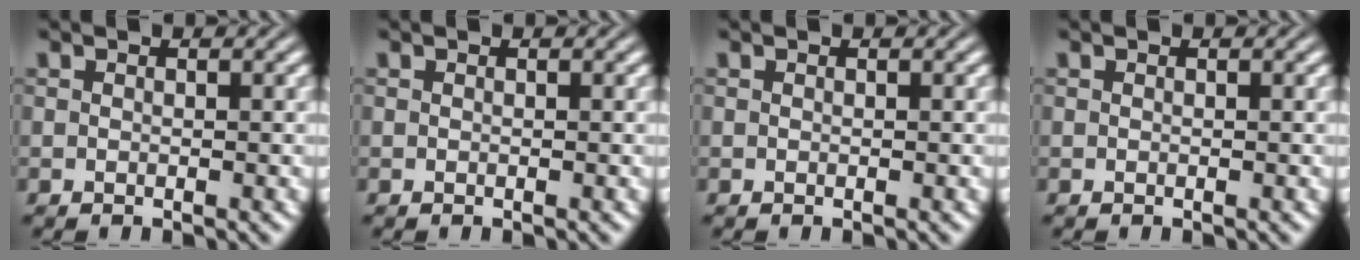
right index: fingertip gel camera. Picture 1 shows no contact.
{"total": 0.0}
{"total": 0.0}
{"total": 0.0}